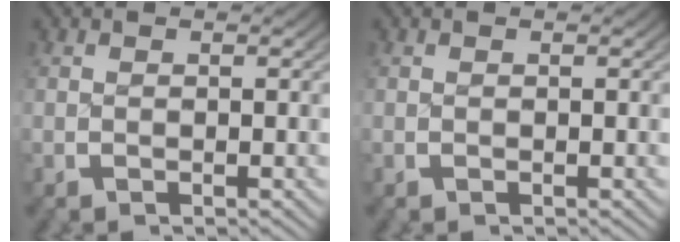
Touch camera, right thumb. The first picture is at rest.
{"total": 0.0}